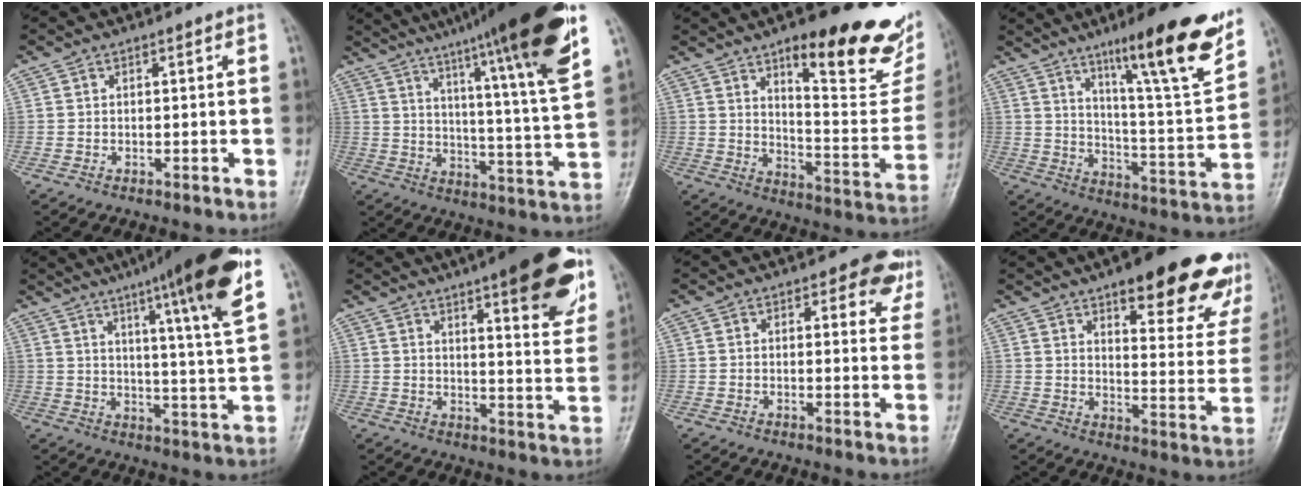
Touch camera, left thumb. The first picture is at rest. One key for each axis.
{"total": 24.2, "fx": 16.0, "fy": 1.2, "fz": 18.2, "tx": -0.258, "ty": -0.060, "tz": 0.230}
{"total": 25.6, "fx": 15.4, "fy": 7.5, "fz": 19.0, "tx": -0.206, "ty": -0.077, "tz": 0.219}
{"total": 20.8, "fx": 13.1, "fy": 2.9, "fz": 15.9, "tx": -0.203, "ty": -0.064, "tz": 0.201}
{"total": 19.6, "fx": 11.4, "fy": 1.2, "fz": 15.9, "tx": -0.220, "ty": -0.042, "tz": 0.154}
{"total": 18.7, "fx": 10.9, "fy": 4.5, "fz": 14.6, "tx": -0.161, "ty": -0.046, "tz": 0.143}
{"total": 6.2, "fx": 4.2, "fy": 3.2, "fz": 3.1, "tx": 0.002, "ty": -0.022, "tz": 0.038}
{"total": 24.0, "fx": 15.8, "fy": 7.6, "fz": 16.3, "tx": -0.158, "ty": -0.068, "tz": 0.199}